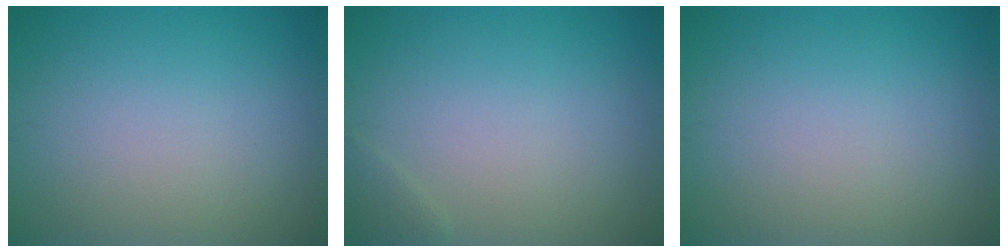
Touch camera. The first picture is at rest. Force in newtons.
{"total": 0.8, "press": 0.8, "slide": 0.1}
{"total": 0.0}